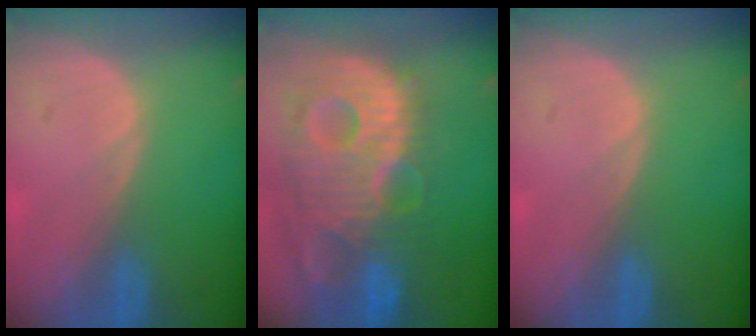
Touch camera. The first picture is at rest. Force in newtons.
{"total": 13.8, "press": 12.0, "slide": 6.8}
{"total": 0.0}